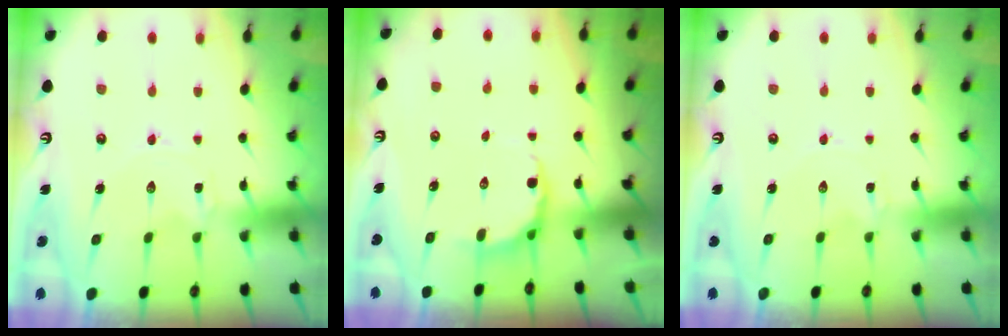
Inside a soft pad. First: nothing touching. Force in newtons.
{"total": 5.9, "press": 5.2, "slide": 3.0}
{"total": 0.0}